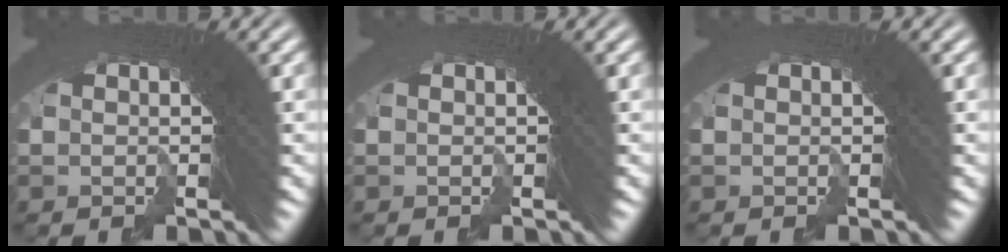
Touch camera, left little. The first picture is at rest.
{"total": 0.0}
{"total": 0.0}